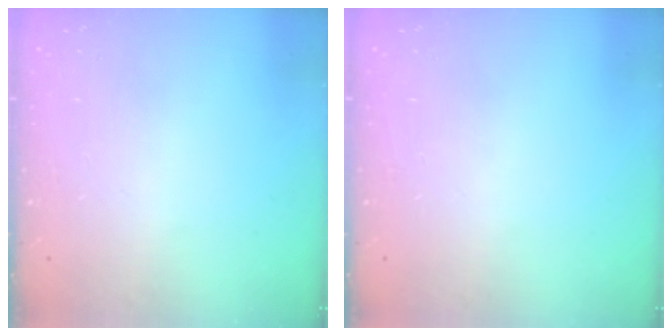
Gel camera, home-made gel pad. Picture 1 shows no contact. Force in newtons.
{"total": 0.0}